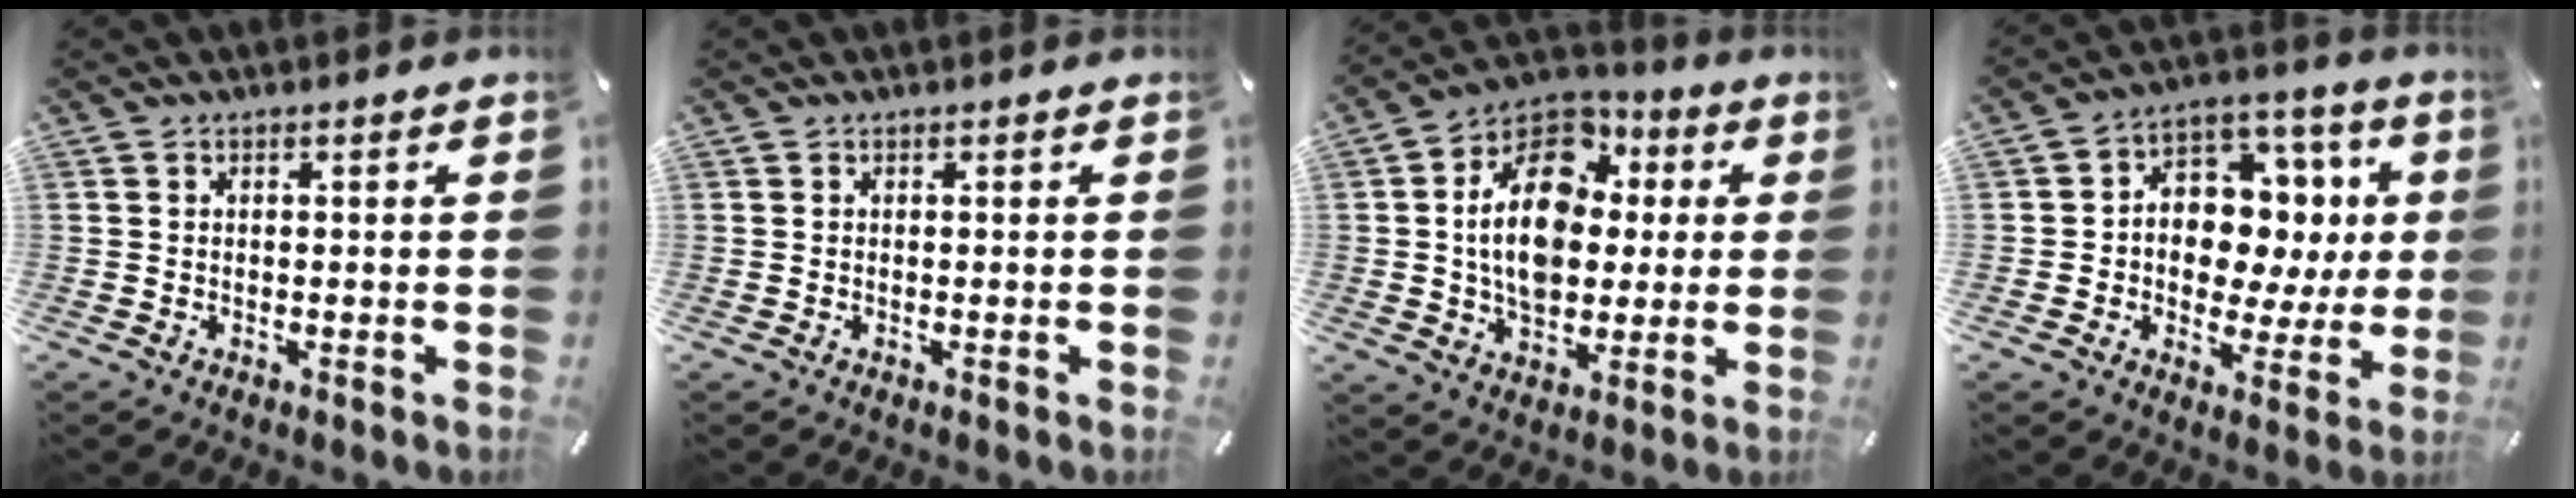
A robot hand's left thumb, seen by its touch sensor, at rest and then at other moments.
{"total": 0.0}
{"total": 17.6, "force": [1.3, 13.1, 11.7], "torque": [-0.219, 0.001, 0.020]}
{"total": 11.7, "force": [1.3, 10.0, 5.9], "torque": [-0.082, -0.017, 0.032]}